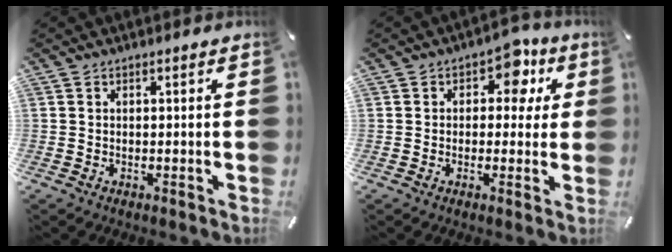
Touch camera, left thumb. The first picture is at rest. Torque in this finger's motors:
{"motor_torque": [0.82, 0.91, 0.50, -0.41, 0.13]}